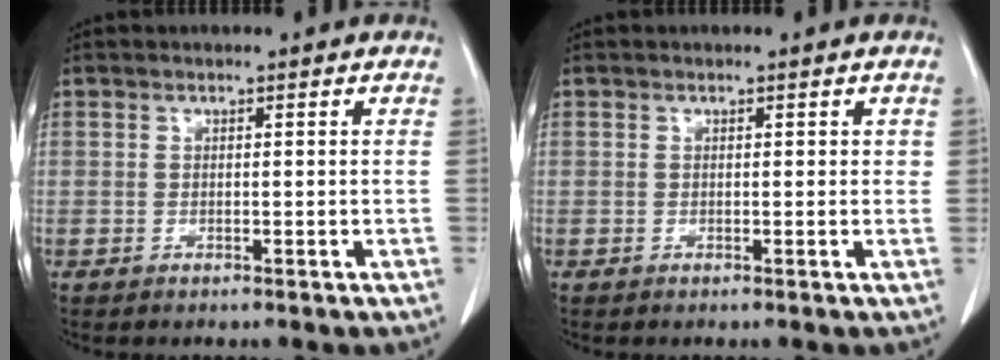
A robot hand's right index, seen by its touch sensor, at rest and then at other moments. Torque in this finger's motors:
{"motor_torque": [-0.02, 0.02, -0.01, -0.01]}